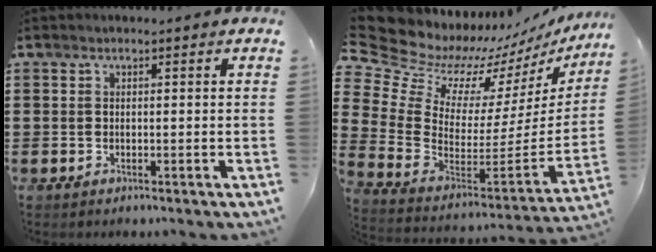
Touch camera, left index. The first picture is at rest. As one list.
[{"total": 8.4, "force": [7.2, 4.3, 0.8], "torque": [-0.080, -0.072, 0.124]}]